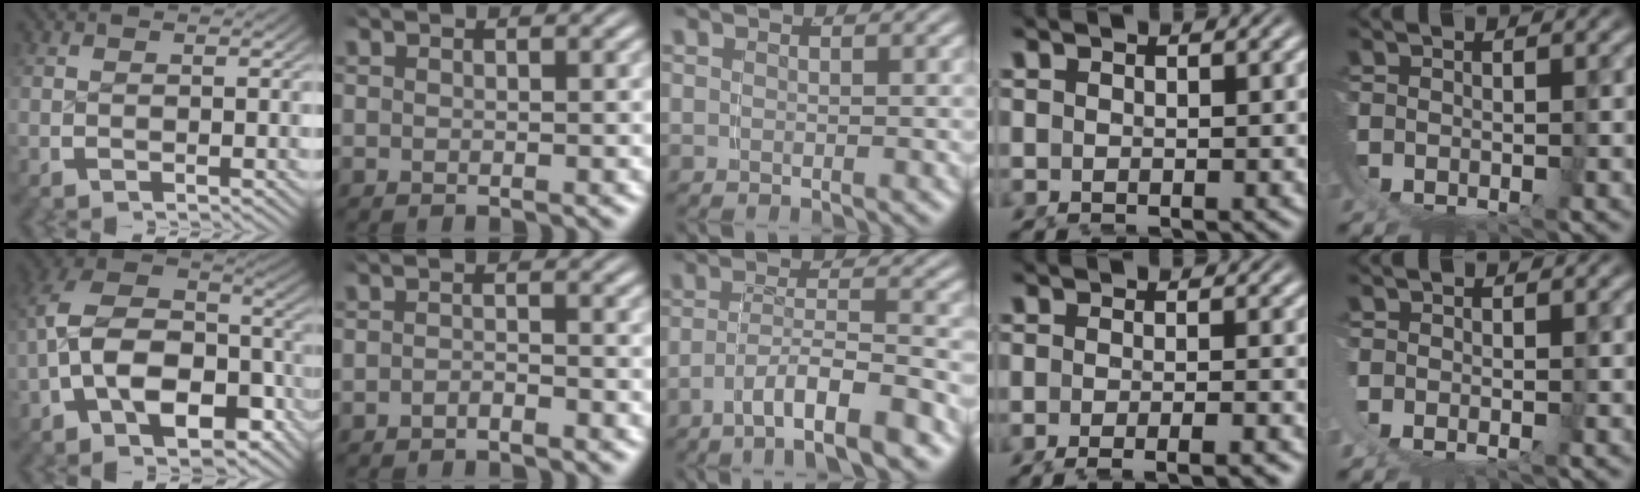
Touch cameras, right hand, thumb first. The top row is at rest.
{"thumb": {"total": 13.8, "force": [-2.1, 9.6, 9.7], "torque": [-0.220, -0.049, -0.017]}, "index": {"total": 1.5, "force": [-1.4, 0.3, 0.3], "torque": [-0.001, -0.001, -0.029]}, "middle": {"total": 5.5, "force": [-3.6, 1.3, 3.9], "torque": [-0.057, -0.007, -0.056]}, "ring": {"total": 3.4, "force": [-2.7, 0.3, 2.0], "torque": [-0.030, -0.003, -0.044]}, "little": {"total": 1.0, "force": [0.2, 0.3, 0.9], "torque": [-0.026, -0.004, 0.008]}}